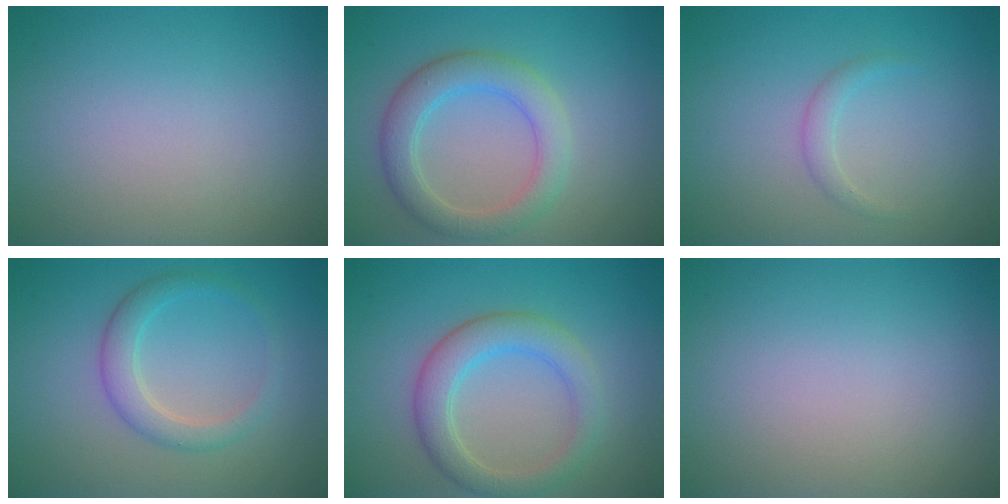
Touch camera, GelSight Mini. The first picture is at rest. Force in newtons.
{"total": 4.1, "press": 4.1, "slide": 0.2}
{"total": 1.2, "press": 1.1, "slide": 0.1}
{"total": 2.6, "press": 2.6, "slide": 0.1}
{"total": 4.1, "press": 4.1, "slide": 0.4}
{"total": 0.0}